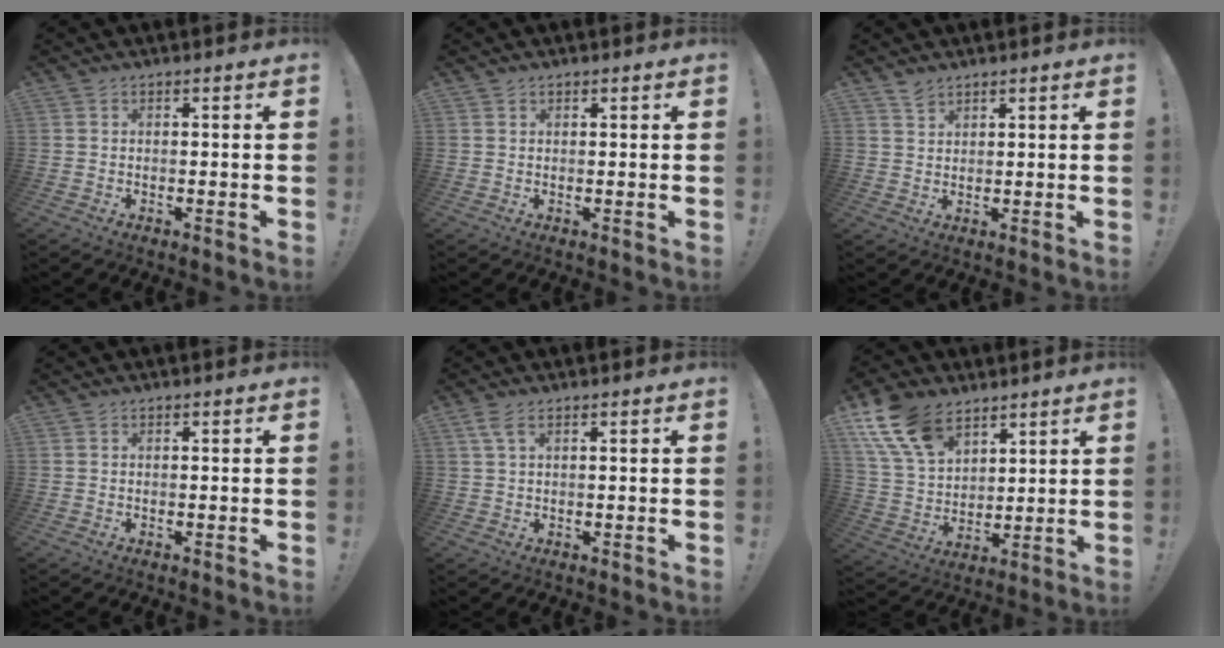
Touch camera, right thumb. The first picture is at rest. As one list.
[{"total": 0.8, "force": [0.6, 0.5, 0.0], "torque": [0.004, -0.003, 0.012]}, {"total": 3.0, "force": [2.6, 1.3, 0.7], "torque": [-0.004, -0.018, 0.048]}, {"total": 0.0}, {"total": 3.4, "force": [1.7, 1.6, 2.5], "torque": [-0.054, 0.000, 0.033]}, {"total": 15.6, "force": [9.6, 9.3, 8.1], "torque": [-0.162, -0.046, 0.184]}]